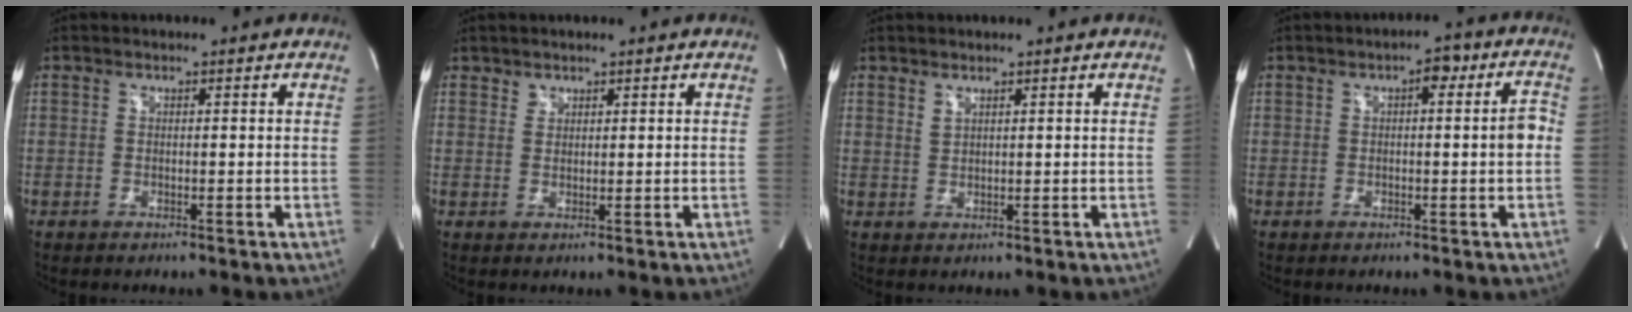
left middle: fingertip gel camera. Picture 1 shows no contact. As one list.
[{"total": 0.9, "force": [0.7, 0.5, 0.0], "torque": [0.008, -0.002, 0.012]}, {"total": 0.9, "force": [0.8, 0.2, 0.4], "torque": [-0.008, -0.004, 0.022]}, {"total": 5.7, "force": [0.5, 1.4, 5.5], "torque": [-0.073, 0.021, 0.004]}]